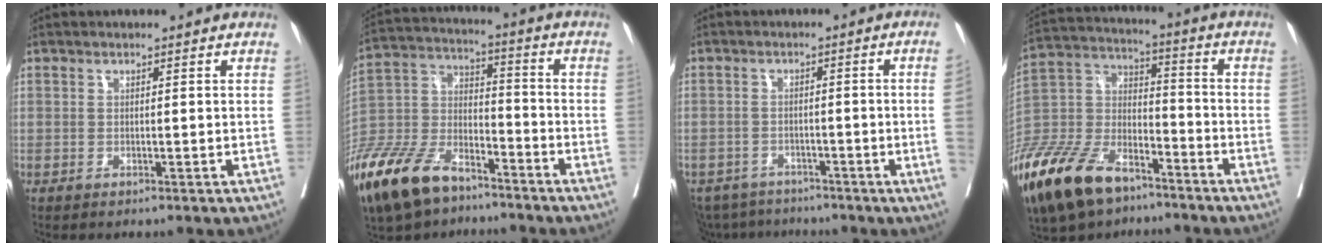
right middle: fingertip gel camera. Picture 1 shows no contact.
{"total": 18.6, "force": [-13.4, 7.6, 10.4], "torque": [-0.243, -0.021, -0.258]}
{"total": 4.2, "force": [-3.6, -0.5, 2.1], "torque": [-0.028, 0.017, -0.056]}
{"total": 23.6, "force": [-16.3, 10.5, 13.5], "torque": [-0.360, -0.035, -0.310]}